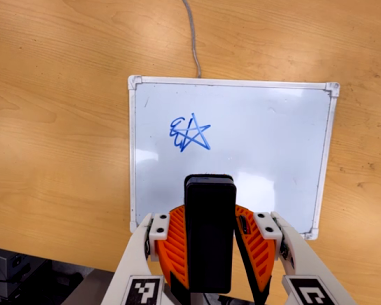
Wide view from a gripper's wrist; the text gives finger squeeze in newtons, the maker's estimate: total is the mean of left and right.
{"total": 5.8, "left": 4.2, "right": 7.4}